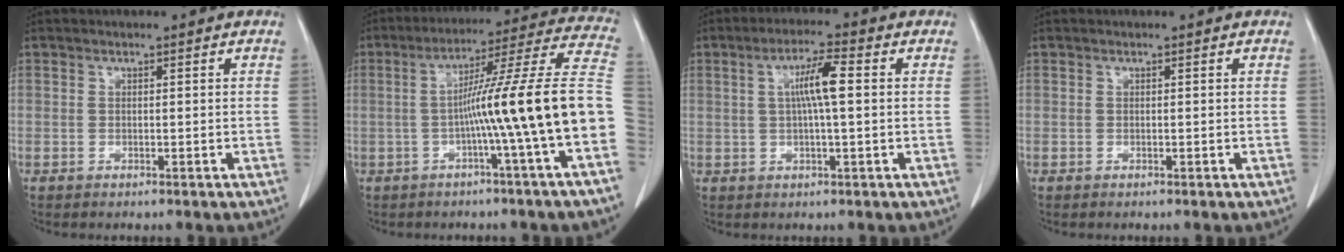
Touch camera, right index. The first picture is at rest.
{"total": 17.6, "force": [-3.7, -2.2, 17.1], "torque": [-0.245, 0.022, -0.067]}
{"total": 5.9, "force": [0.9, 0.3, 5.8], "torque": [-0.105, 0.008, 0.014]}
{"total": 0.0}